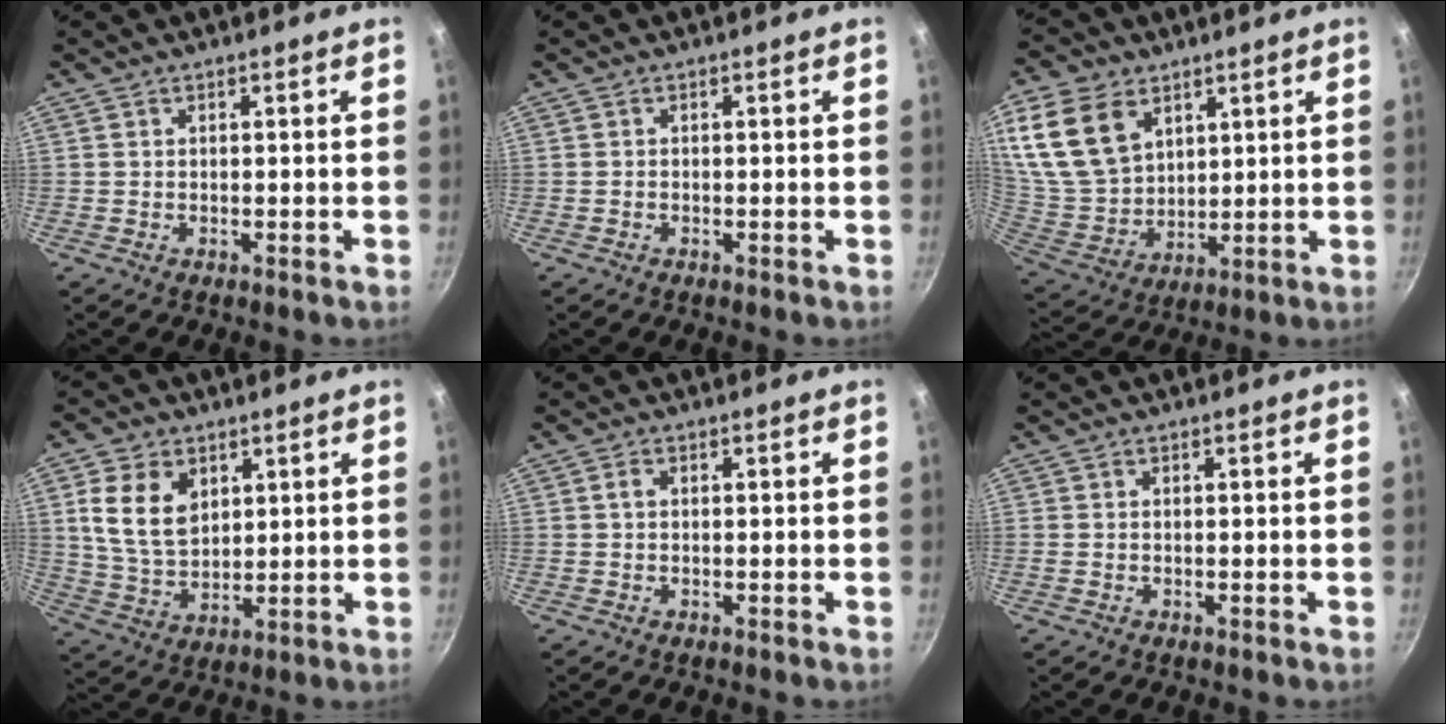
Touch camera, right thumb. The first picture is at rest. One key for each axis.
{"total": 0.0}
{"total": 18.8, "fx": 8.5, "fy": 12.9, "fz": 10.8, "tx": -0.216, "ty": -0.025, "tz": 0.179}
{"total": 11.4, "fx": 3.5, "fy": 7.9, "fz": 7.4, "tx": -0.124, "ty": -0.017, "tz": 0.073}
{"total": 1.1, "fx": 0.1, "fy": 0.8, "fz": 0.8, "tx": -0.014, "ty": 0.004, "tz": 0.001}
{"total": 0.5, "fx": 0.0, "fy": 0.4, "fz": 0.3, "tx": -0.007, "ty": 0.002, "tz": 0.000}